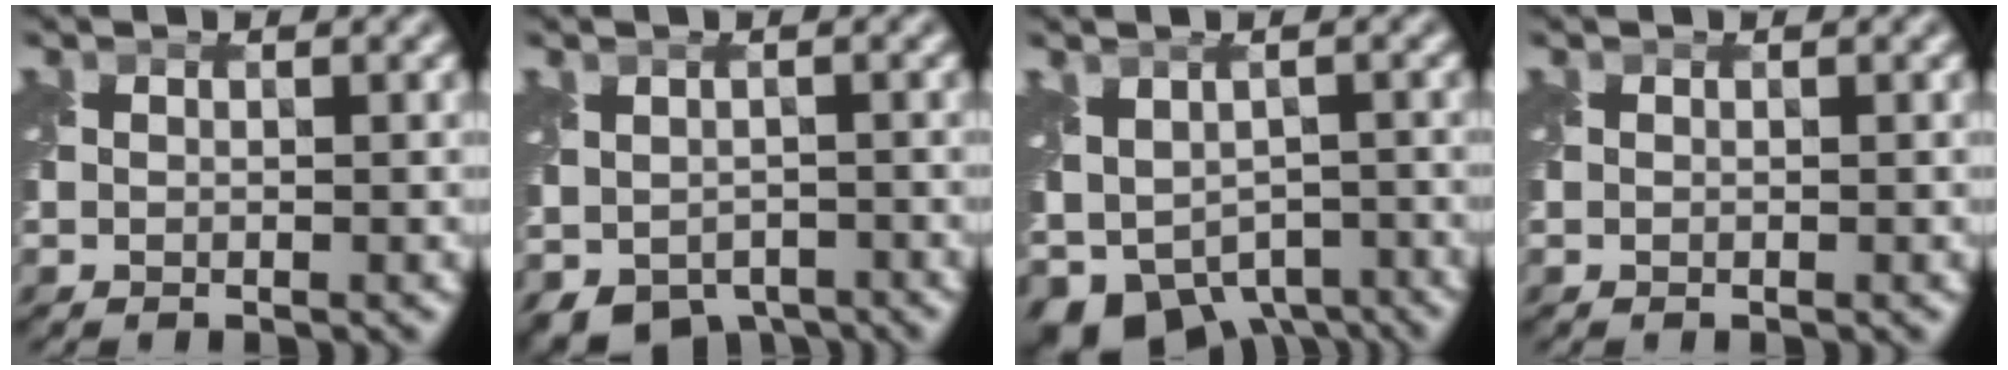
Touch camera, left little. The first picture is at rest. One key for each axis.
{"total": 5.2, "fx": -2.8, "fy": 3.4, "fz": 2.7, "tx": -0.051, "ty": -0.021, "tz": -0.041}
{"total": 7.5, "fx": -3.3, "fy": 5.0, "fz": 4.4, "tx": -0.082, "ty": -0.029, "tz": -0.042}
{"total": 0.0}